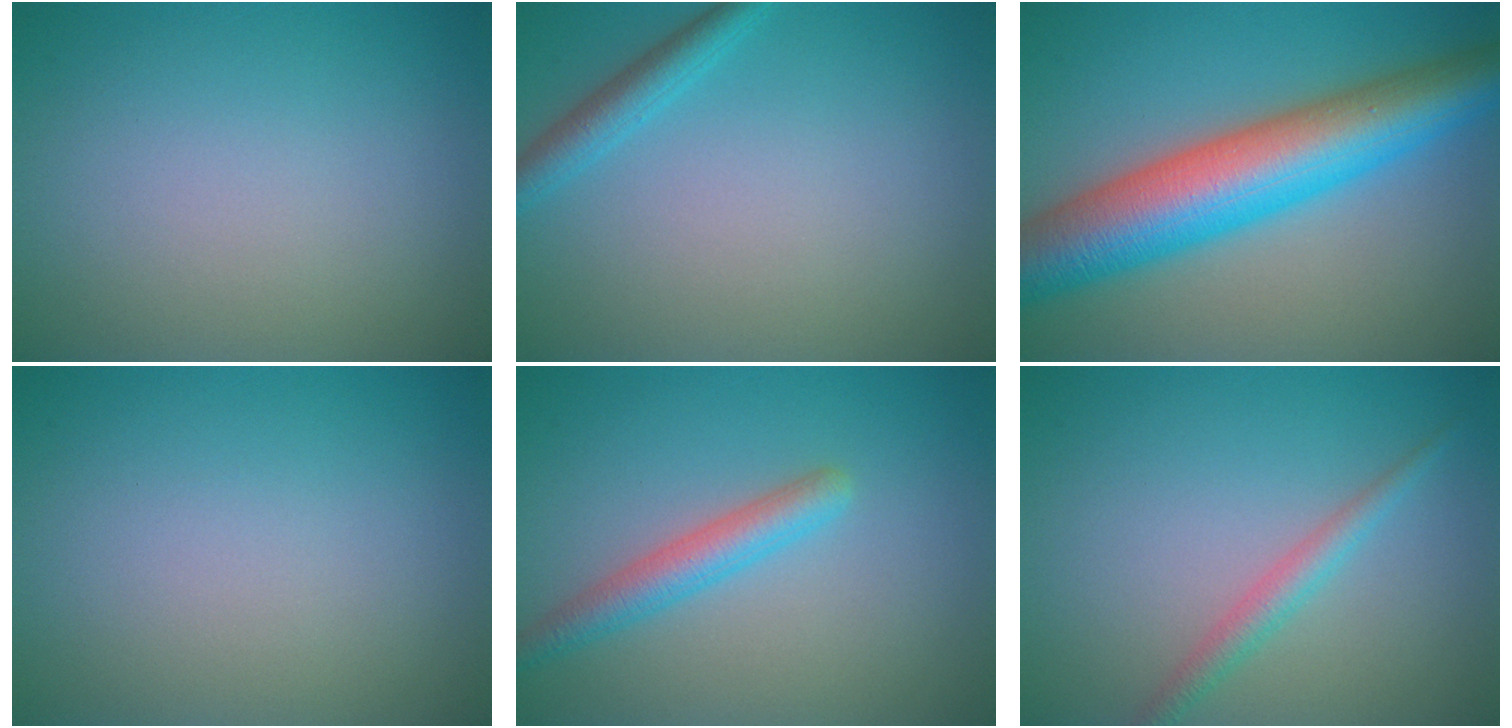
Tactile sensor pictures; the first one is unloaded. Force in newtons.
{"total": 2.2, "press": 2.2, "slide": 0.1}
{"total": 11.3, "press": 11.3, "slide": 0.1}
{"total": 0.0}
{"total": 2.9, "press": 2.9, "slide": 0.1}
{"total": 2.0, "press": 2.0, "slide": 0.0}